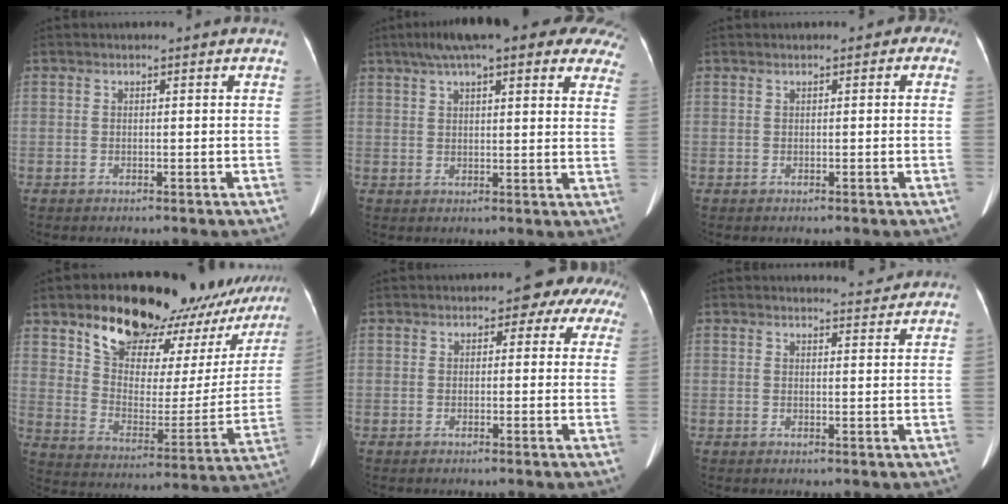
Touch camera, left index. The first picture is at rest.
{"total": 24.4, "force": [18.4, 5.3, 15.2], "torque": [-0.205, 0.056, 0.218]}
{"total": 1.5, "force": [0.4, 0.8, 1.1], "torque": [-0.008, 0.012, 0.001]}
{"total": 25.4, "force": [20.0, 10.2, 11.7], "torque": [-0.161, -0.006, 0.267]}
{"total": 4.7, "force": [1.5, 3.2, 3.1], "torque": [-0.013, 0.031, 0.006]}
{"total": 2.3, "force": [2.3, -0.1, -0.2], "torque": [-0.004, -0.009, 0.029]}